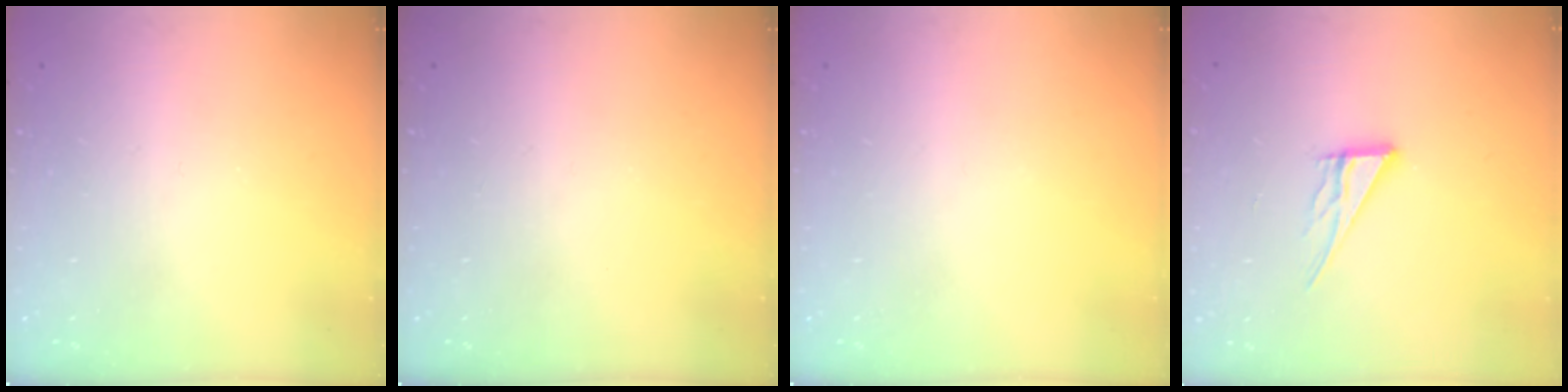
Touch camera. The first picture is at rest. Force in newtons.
{"total": 0.0}
{"total": 0.0}
{"total": 9.3, "press": 9.2, "slide": 0.9}